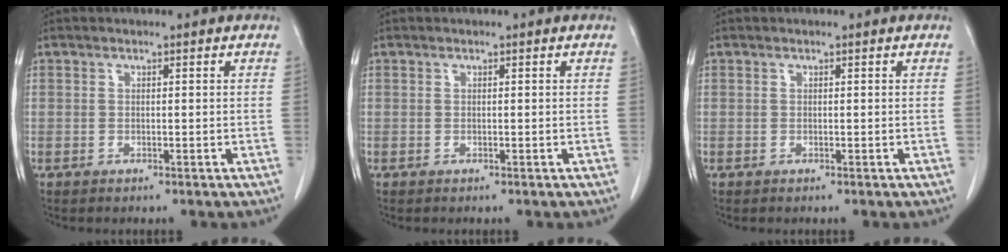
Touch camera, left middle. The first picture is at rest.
{"total": 0.0}
{"total": 0.0}